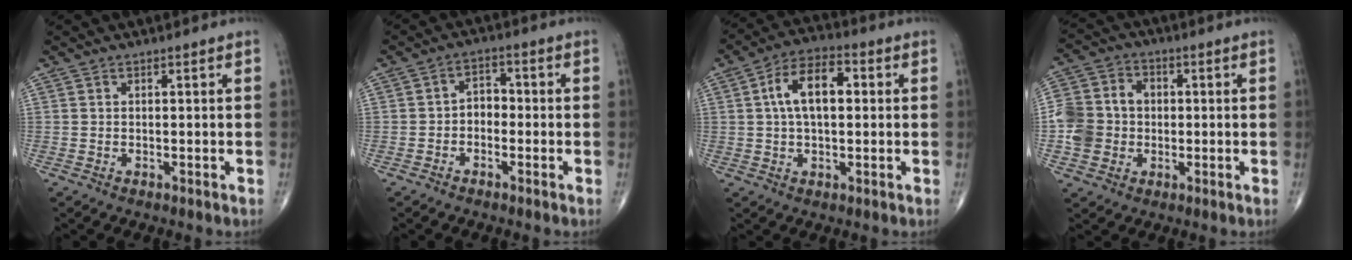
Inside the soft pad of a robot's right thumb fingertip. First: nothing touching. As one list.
[{"total": 3.6, "force": [-1.1, 2.7, 2.2], "torque": [-0.017, 0.020, -0.032]}, {"total": 10.2, "force": [1.6, 5.5, 8.4], "torque": [-0.145, 0.022, 0.020]}, {"total": 10.5, "force": [-1.0, 9.2, 4.8], "torque": [-0.079, 0.026, -0.025]}]